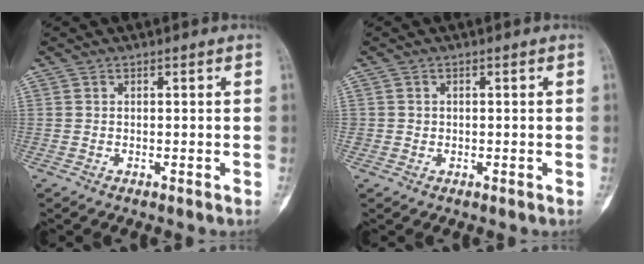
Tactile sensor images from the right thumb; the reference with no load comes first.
{"total": 0.8, "force": [0.1, 0.8, 0.0], "torque": [0.008, 0.005, 0.001]}